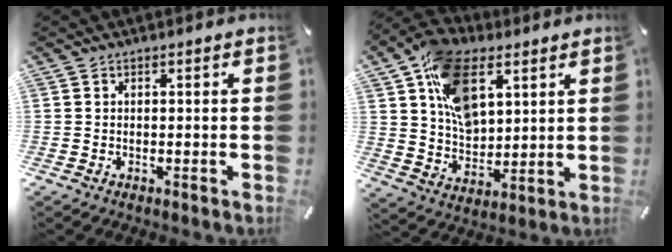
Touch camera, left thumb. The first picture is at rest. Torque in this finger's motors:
{"motor_torque": [2.41, 2.42, 1.40, -1.37, 0.26]}